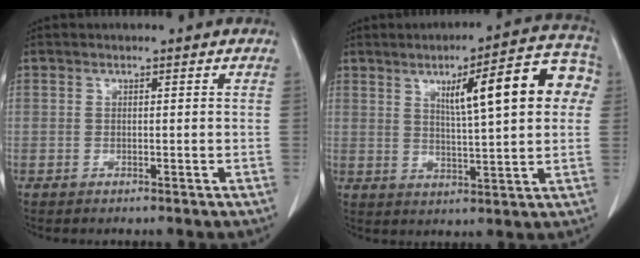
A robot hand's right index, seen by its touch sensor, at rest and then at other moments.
{"total": 14.2, "force": [4.0, 2.3, 13.5], "torque": [-0.181, 0.029, 0.050]}